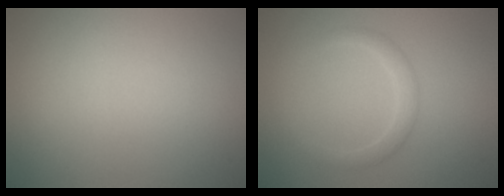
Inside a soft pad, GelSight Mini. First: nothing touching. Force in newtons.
{"total": 1.8, "press": 1.7, "slide": 0.1}